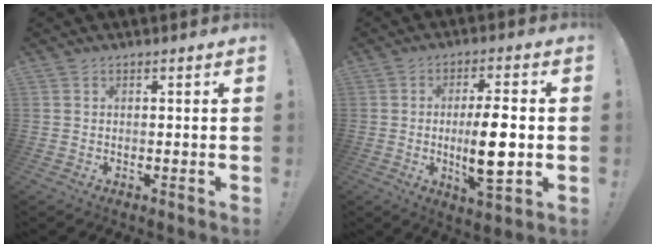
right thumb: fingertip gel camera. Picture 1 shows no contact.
{"total": 11.9, "force": [-0.9, 2.9, 11.5], "torque": [-0.203, -0.008, -0.024]}